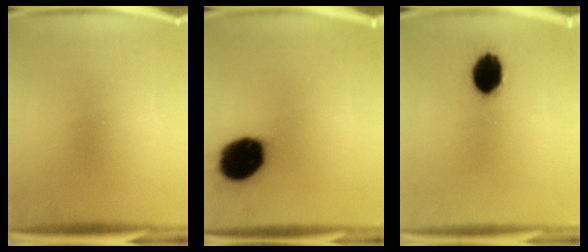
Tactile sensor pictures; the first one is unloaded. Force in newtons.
{"total": 19.1}
{"total": 9.5}